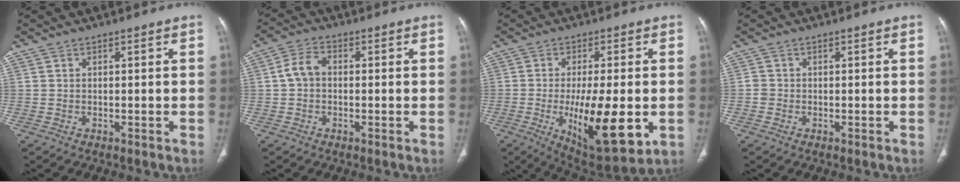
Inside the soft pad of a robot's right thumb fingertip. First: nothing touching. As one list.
[{"total": 4.4, "force": [0.0, 3.3, 3.0], "torque": [-0.054, 0.015, -0.008]}, {"total": 17.1, "force": [-3.7, 5.6, 15.8], "torque": [-0.251, -0.023, -0.043]}, {"total": 1.2, "force": [-0.4, 1.1, 0.3], "torque": [-0.001, 0.004, -0.009]}]